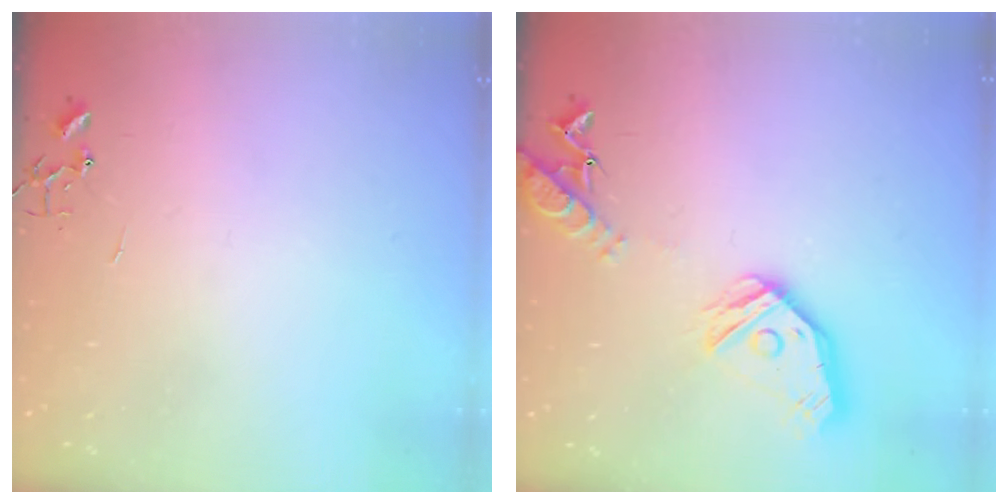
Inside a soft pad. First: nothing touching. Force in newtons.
{"total": 17.4, "press": 17.3, "slide": 2.0}